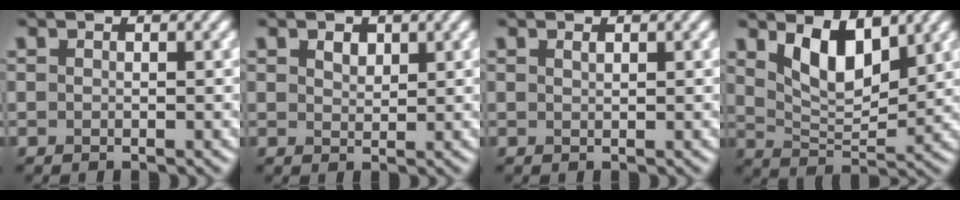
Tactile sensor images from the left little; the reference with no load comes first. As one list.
[{"total": 1.3, "force": [0.9, 0.7, 0.6], "torque": [-0.013, 0.001, 0.017]}, {"total": 0.5, "force": [0.4, 0.1, 0.3], "torque": [-0.007, 0.000, 0.008]}, {"total": 5.9, "force": [2.8, 2.6, 4.4], "torque": [-0.090, -0.008, 0.051]}]